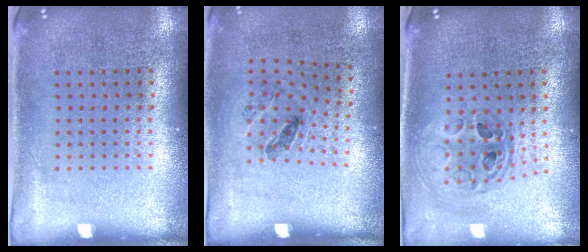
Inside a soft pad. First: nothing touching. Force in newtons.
{"total": 1.2, "press": 0.8, "slide": 1.0}
{"total": 1.0, "press": 1.0, "slide": 0.2}